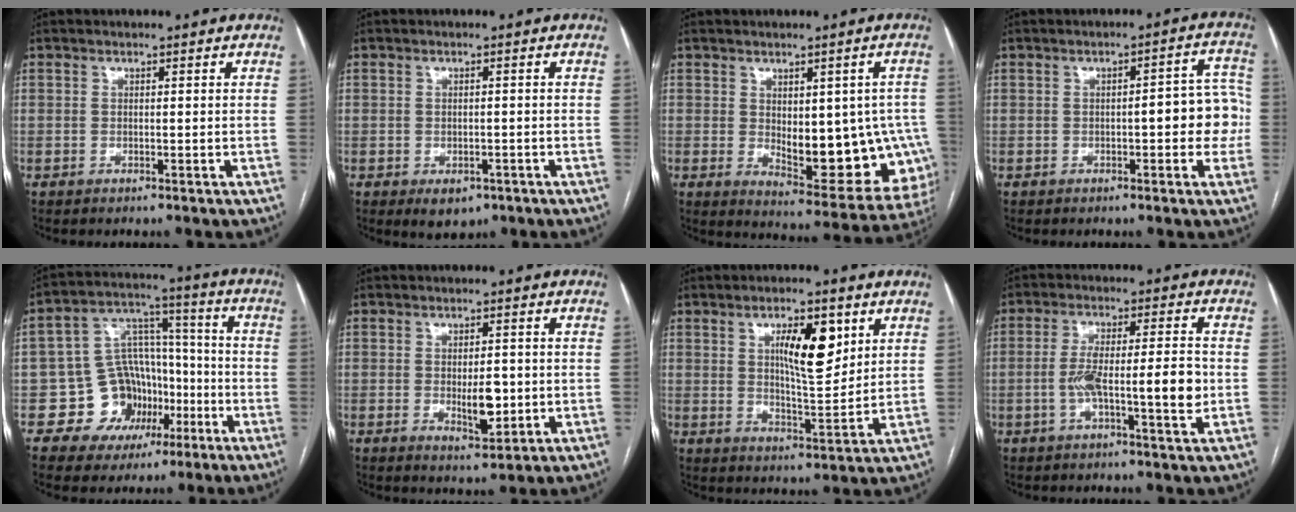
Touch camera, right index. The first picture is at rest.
{"total": 3.6, "force": [-1.9, 2.5, 1.9], "torque": [-0.020, -0.001, -0.014]}
{"total": 15.4, "force": [-1.7, 7.0, 13.6], "torque": [-0.136, 0.007, 0.001]}
{"total": 7.1, "force": [-0.8, 2.1, 6.7], "torque": [-0.070, 0.028, -0.012]}
{"total": 11.5, "force": [-4.2, 9.8, 4.1], "torque": [-0.058, 0.049, -0.058]}
{"total": 5.3, "force": [-0.7, 1.9, 4.9], "torque": [-0.079, -0.007, -0.005]}
{"total": 9.5, "force": [3.6, 2.6, 8.4], "torque": [-0.137, 0.001, 0.063]}
{"total": 9.8, "force": [-1.7, 1.3, 9.6], "torque": [-0.167, 0.013, -0.029]}